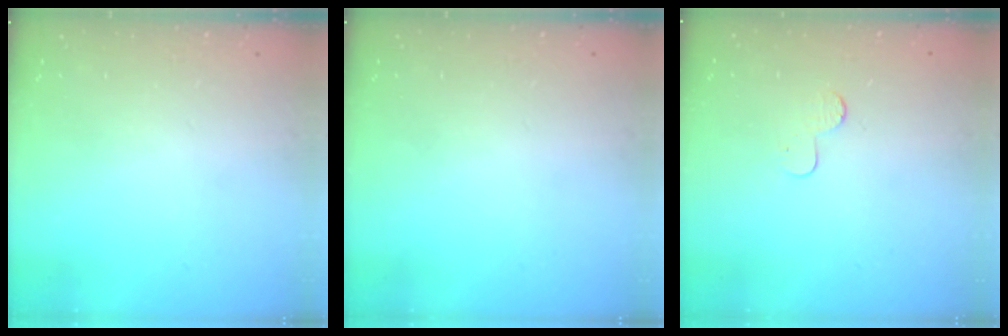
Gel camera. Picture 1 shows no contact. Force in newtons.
{"total": 0.0}
{"total": 4.4, "press": 4.4, "slide": 0.4}